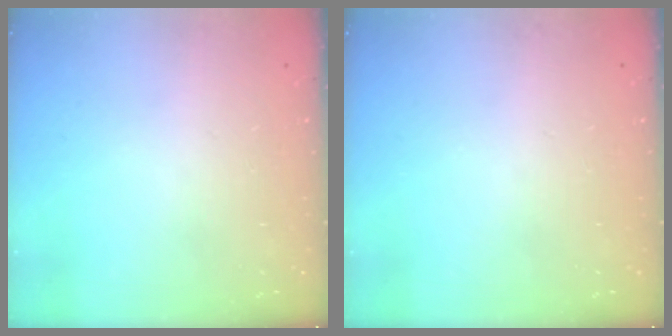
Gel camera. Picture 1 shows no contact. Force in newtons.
{"total": 0.0}